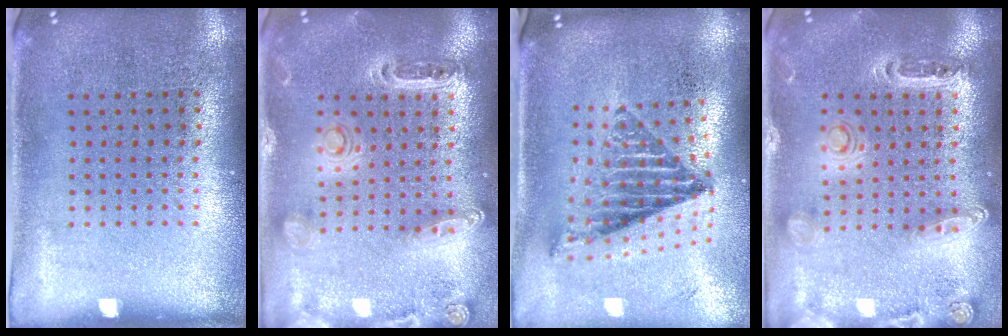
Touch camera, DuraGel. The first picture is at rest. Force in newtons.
{"total": 1.3, "press": 1.2, "slide": 0.4}
{"total": 1.5, "press": 1.3, "slide": 0.9}
{"total": 1.4, "press": 1.3, "slide": 0.3}